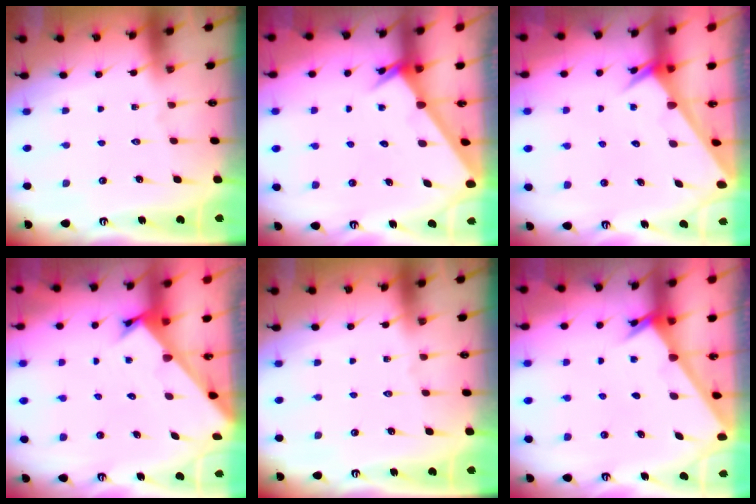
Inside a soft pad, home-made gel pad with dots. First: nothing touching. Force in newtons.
{"total": 2.6, "press": 2.6, "slide": 0.1}
{"total": 2.4, "press": 2.4, "slide": 0.1}
{"total": 2.3, "press": 2.3, "slide": 0.2}
{"total": 0.0}
{"total": 2.3, "press": 2.3, "slide": 0.2}